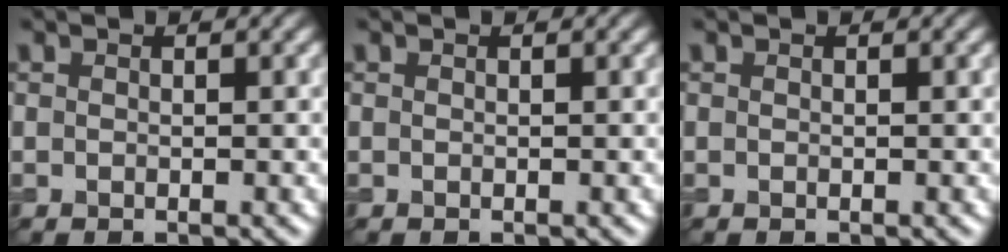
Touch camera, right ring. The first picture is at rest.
{"total": 0.0}
{"total": 0.0}